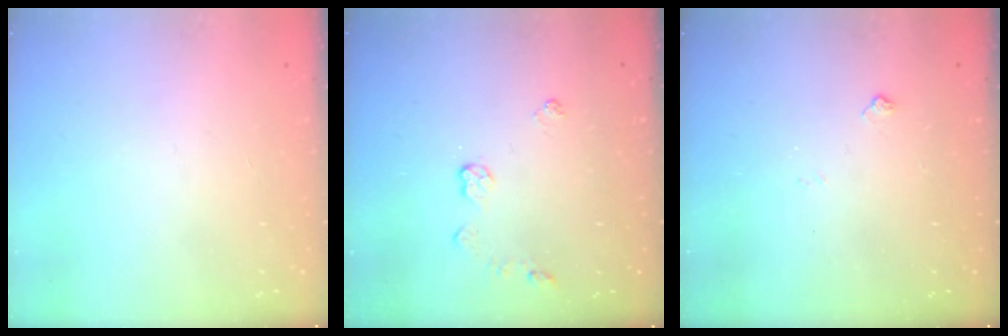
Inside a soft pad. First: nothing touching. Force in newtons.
{"total": 3.9, "press": 3.9, "slide": 0.5}
{"total": 2.5, "press": 2.4, "slide": 0.4}